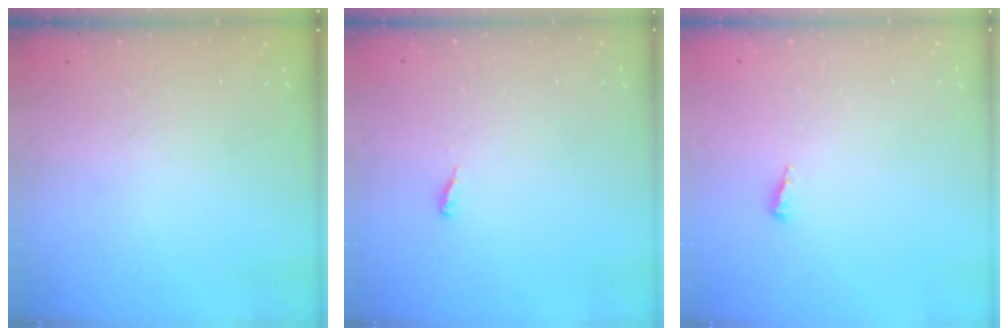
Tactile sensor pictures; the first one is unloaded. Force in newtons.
{"total": 3.2, "press": 3.2, "slide": 0.2}
{"total": 2.5, "press": 2.5, "slide": 0.2}